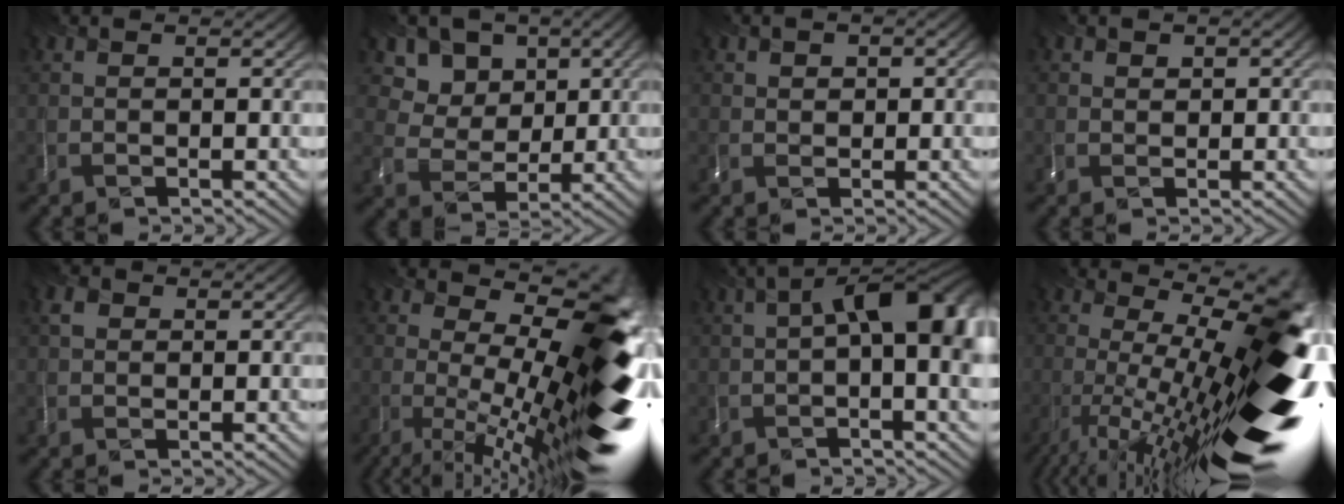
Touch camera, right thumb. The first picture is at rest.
{"total": 8.3, "force": [4.7, 6.4, 2.4], "torque": [-0.085, -0.030, 0.111]}
{"total": 1.6, "force": [0.4, 1.3, 0.8], "torque": [-0.003, -0.005, 0.017]}
{"total": 0.7, "force": [0.3, 0.6, 0.0], "torque": [0.008, -0.005, 0.014]}
{"total": 1.6, "force": [0.5, 1.4, 0.5], "torque": [-0.012, -0.003, 0.015]}
{"total": 17.6, "force": [-0.3, 6.6, 16.3], "torque": [-0.204, -0.022, 0.004]}
{"total": 9.1, "force": [1.1, 4.0, 8.1], "torque": [-0.112, 0.006, 0.020]}
{"total": 19.4, "force": [-2.8, 5.0, 18.6], "torque": [-0.226, 0.002, -0.049]}